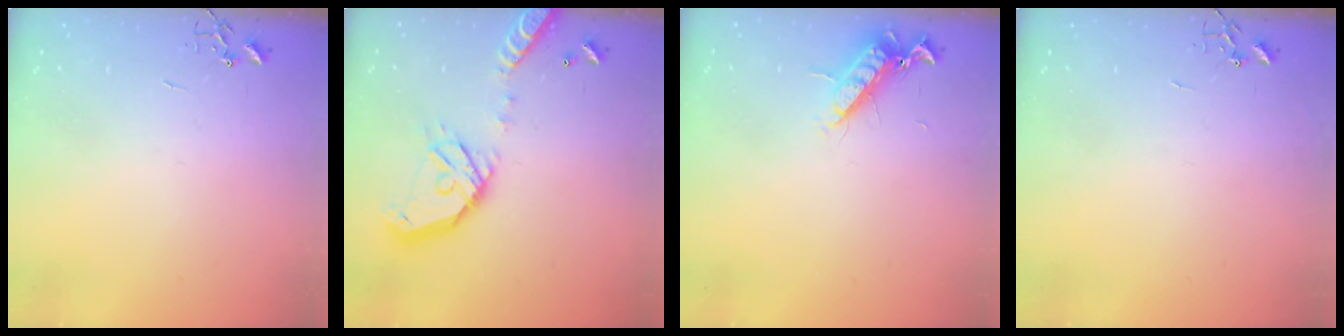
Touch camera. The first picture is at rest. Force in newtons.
{"total": 19.5, "press": 19.2, "slide": 3.4}
{"total": 11.1, "press": 11.1, "slide": 1.3}
{"total": 0.0}